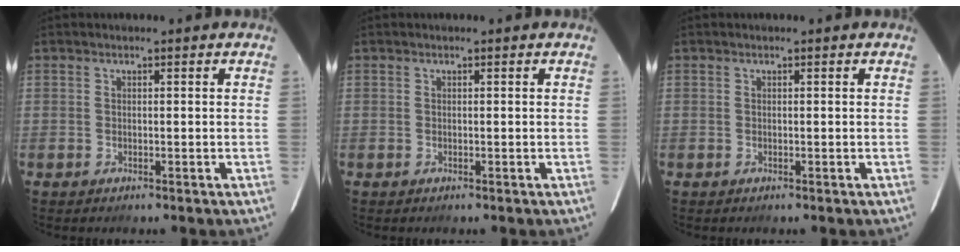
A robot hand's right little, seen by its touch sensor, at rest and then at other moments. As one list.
[{"total": 0.0}, {"total": 0.0}]